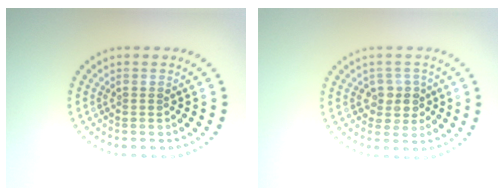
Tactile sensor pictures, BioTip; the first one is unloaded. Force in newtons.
{"total": 2.2, "press": 2.1, "slide": 0.8}